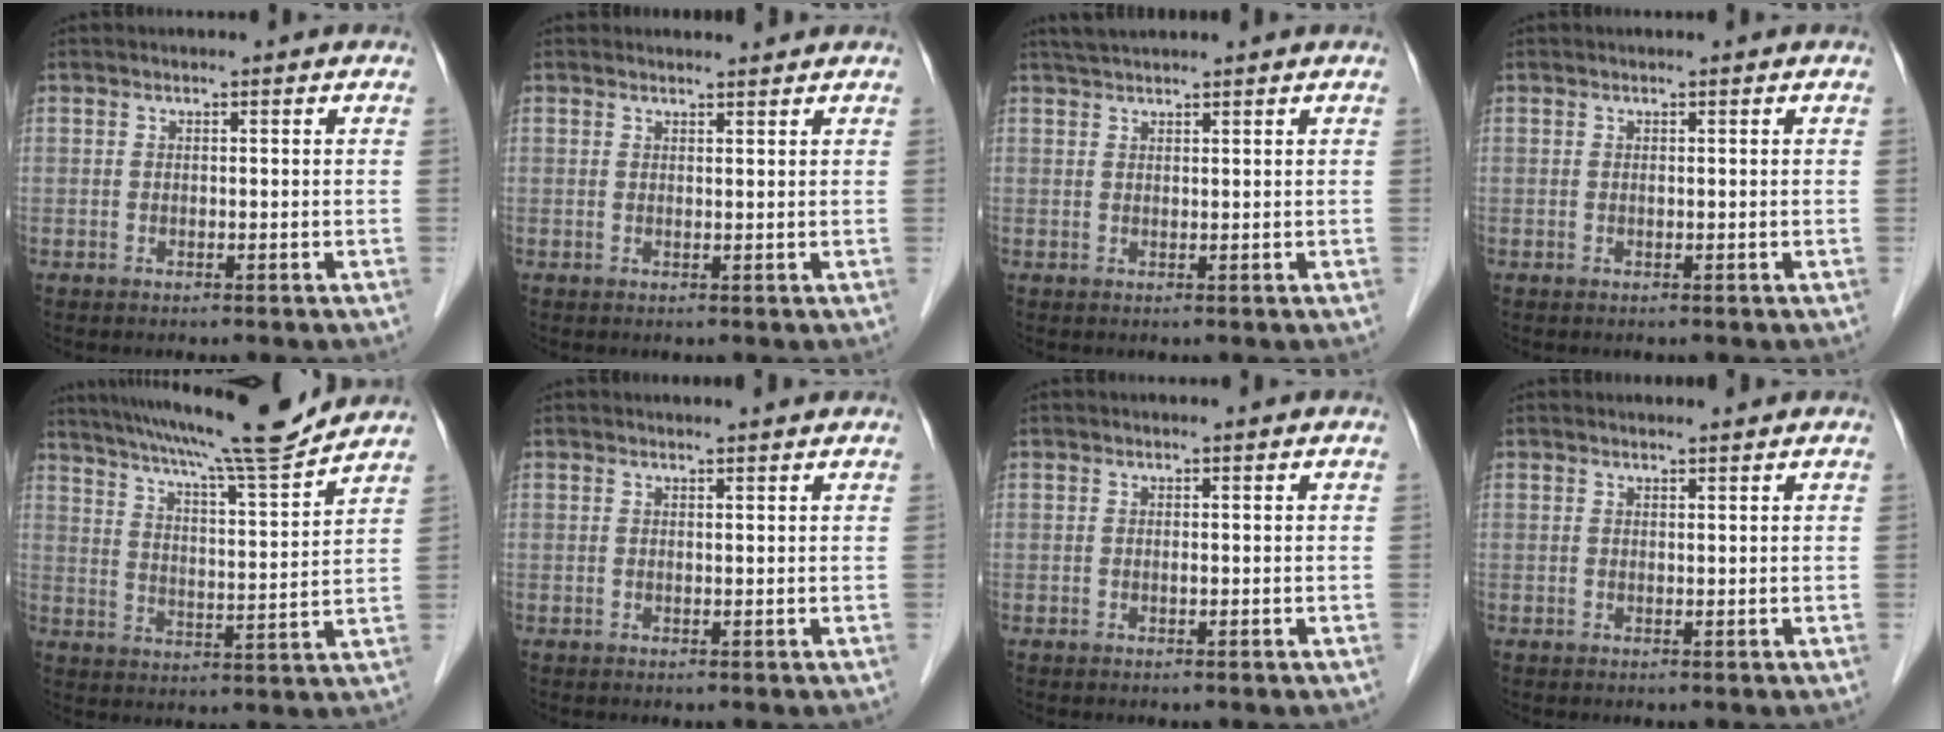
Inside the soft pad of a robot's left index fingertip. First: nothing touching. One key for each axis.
{"total": 1.7, "fx": 1.7, "fy": 0.2, "fz": 0.1, "tx": -0.011, "ty": 0.003, "tz": 0.026}
{"total": 3.1, "fx": 2.9, "fy": -0.1, "fz": 1.2, "tx": -0.018, "ty": 0.027, "tz": 0.054}
{"total": 0.0}
{"total": 16.3, "fx": 14.5, "fy": -0.6, "fz": 7.4, "tx": -0.130, "ty": -0.010, "tz": 0.214}
{"total": 1.6, "fx": 1.6, "fy": -0.1, "fz": 0.3, "tx": -0.008, "ty": 0.003, "tz": 0.023}
{"total": 0.0}
{"total": 1.1, "fx": 1.1, "fy": -0.1, "fz": 0.2, "tx": -0.007, "ty": 0.003, "tz": 0.021}